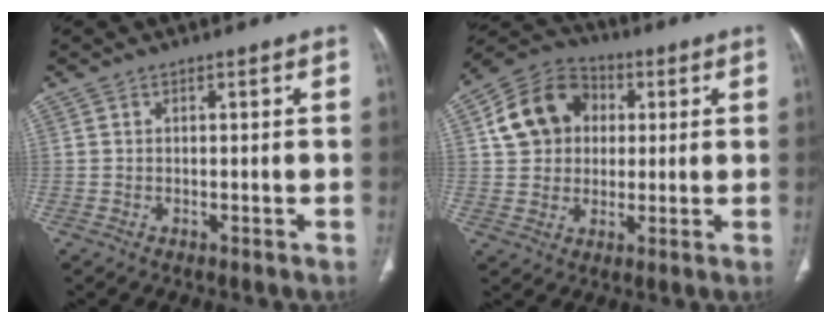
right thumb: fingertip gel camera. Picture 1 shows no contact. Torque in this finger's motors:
{"motor_torque": [-0.87, 1.27, 0.33, -0.04, 0.12]}